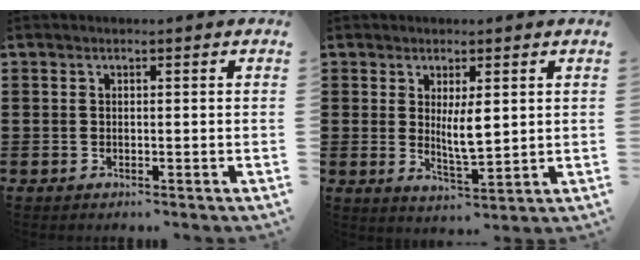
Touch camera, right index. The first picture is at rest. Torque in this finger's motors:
{"motor_torque": [0.38, 0.26, 0.39, 0.14]}